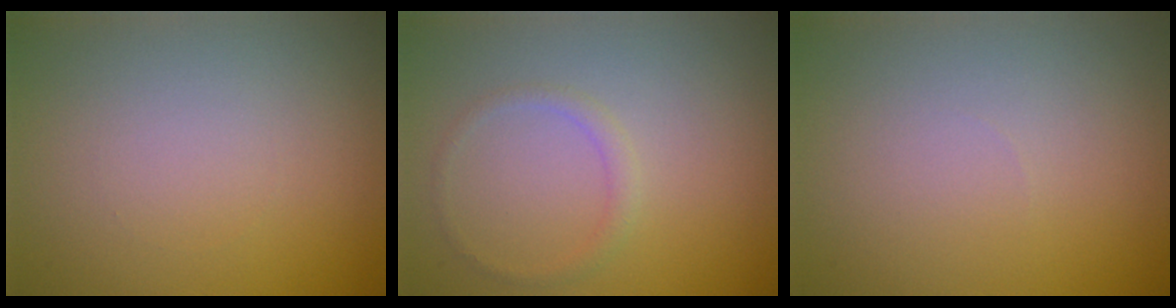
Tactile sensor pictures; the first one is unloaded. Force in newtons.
{"total": 1.0, "press": 1.0, "slide": 0.1}
{"total": 0.0}